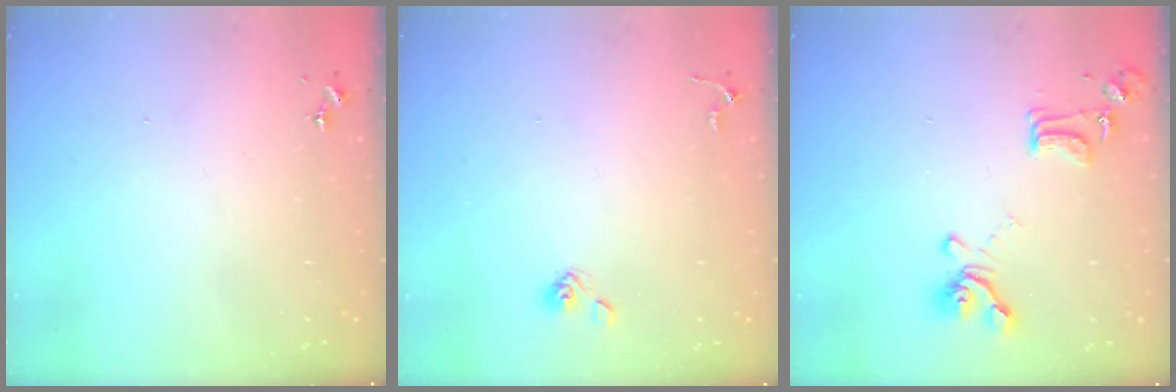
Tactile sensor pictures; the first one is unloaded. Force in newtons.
{"total": 5.1, "press": 4.6, "slide": 2.2}
{"total": 12.6, "press": 12.5, "slide": 1.0}